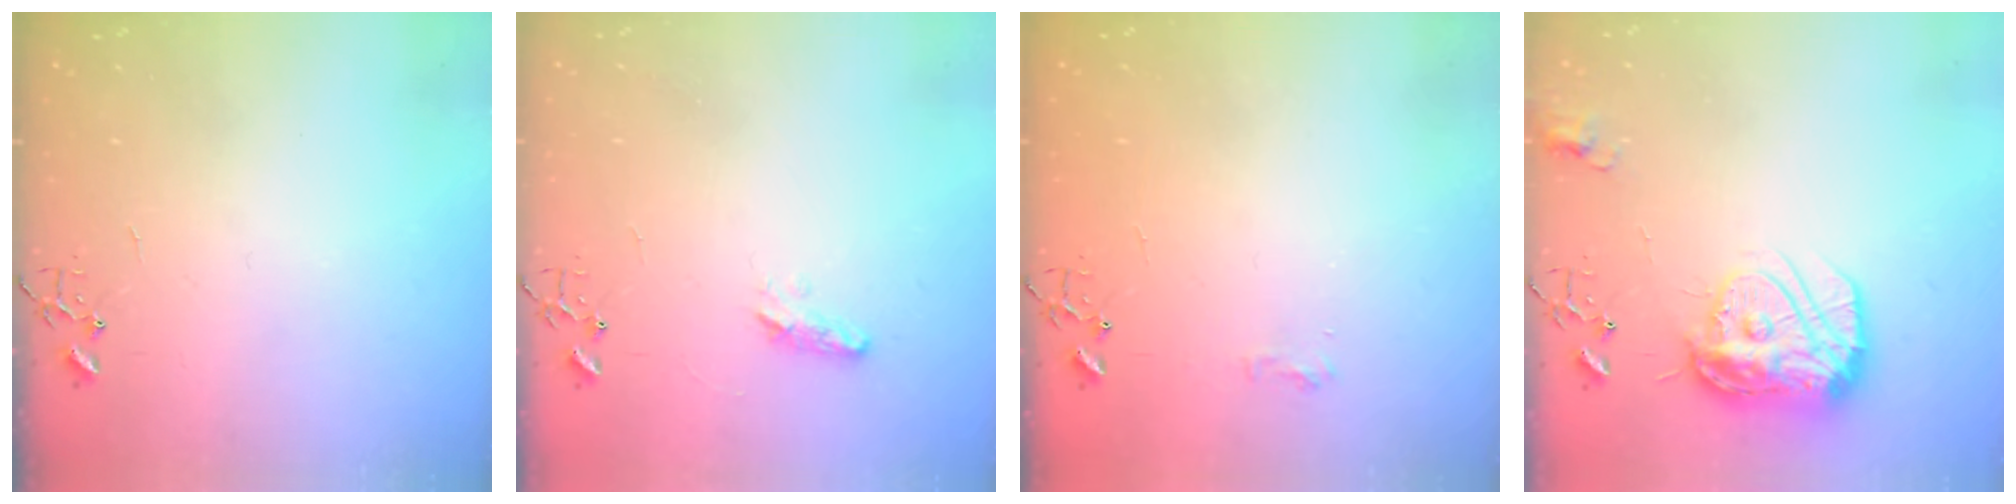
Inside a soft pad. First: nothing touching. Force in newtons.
{"total": 6.5, "press": 6.4, "slide": 0.7}
{"total": 6.0, "press": 6.0, "slide": 0.6}
{"total": 15.0, "press": 14.9, "slide": 1.1}